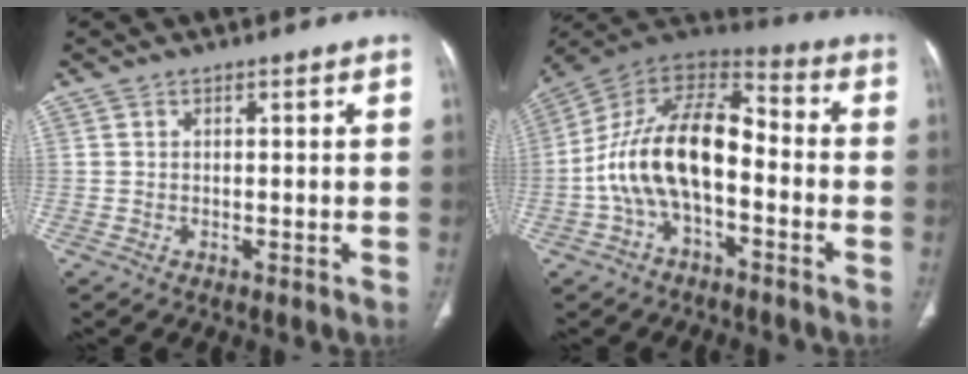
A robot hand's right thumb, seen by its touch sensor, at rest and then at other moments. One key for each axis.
{"total": 17.2, "fx": -3.4, "fy": 9.1, "fz": 14.2, "tx": -0.253, "ty": 0.059, "tz": -0.068}